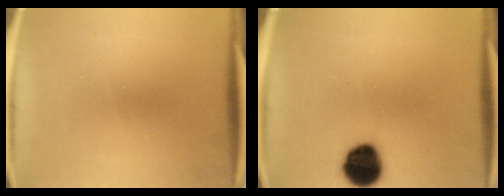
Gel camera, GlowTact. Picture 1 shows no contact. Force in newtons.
{"total": 11.5}